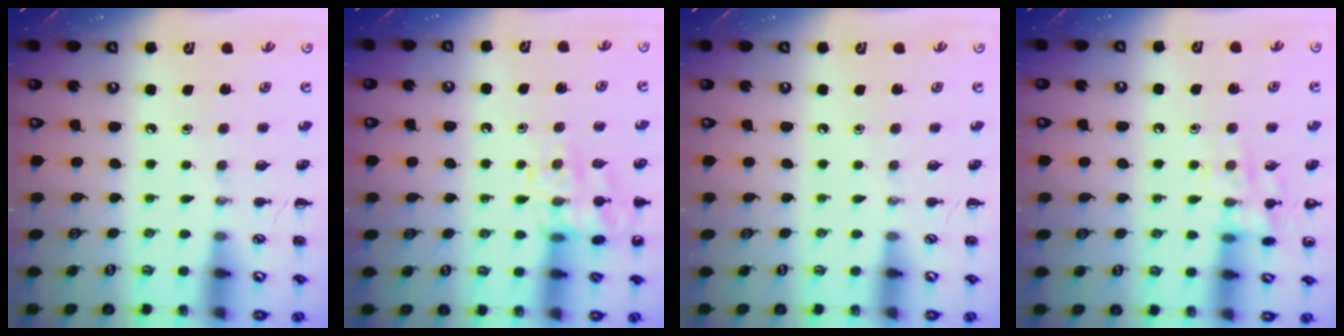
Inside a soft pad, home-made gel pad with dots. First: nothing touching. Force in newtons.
{"total": 14.2, "press": 14.0, "slide": 2.1}
{"total": 0.0}
{"total": 11.5, "press": 11.4, "slide": 0.6}